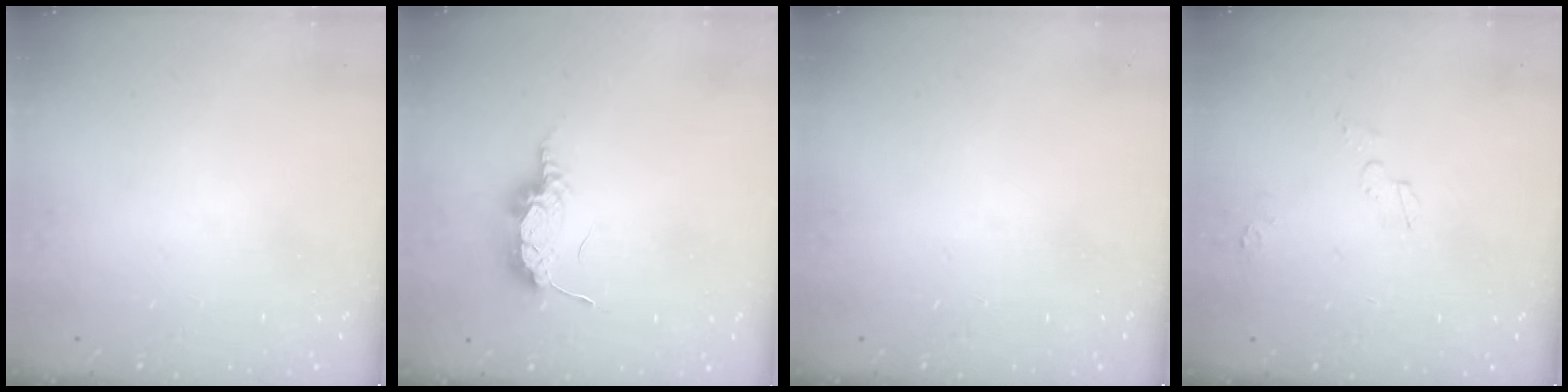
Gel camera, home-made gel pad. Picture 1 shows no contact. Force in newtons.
{"total": 7.8, "press": 7.6, "slide": 1.8}
{"total": 0.0}
{"total": 3.4, "press": 3.4, "slide": 0.3}